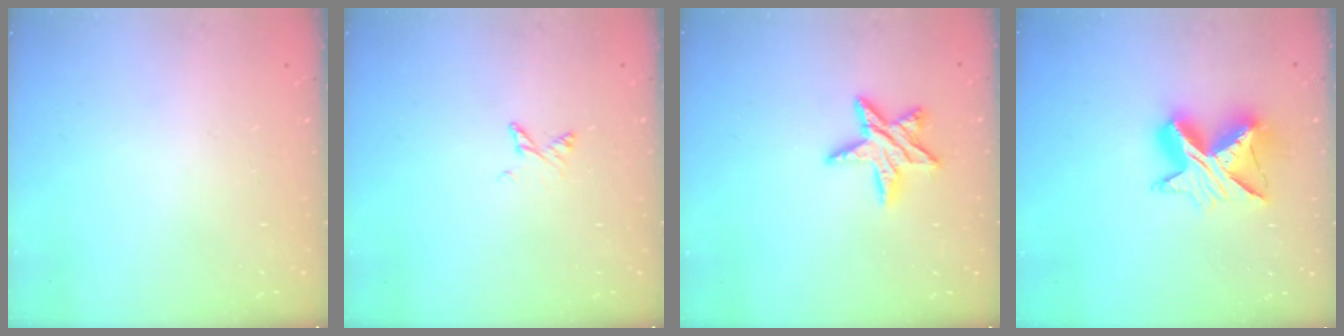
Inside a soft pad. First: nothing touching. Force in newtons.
{"total": 4.7, "press": 4.6, "slide": 0.6}
{"total": 10.2, "press": 10.2, "slide": 0.9}
{"total": 10.9, "press": 10.9, "slide": 0.8}